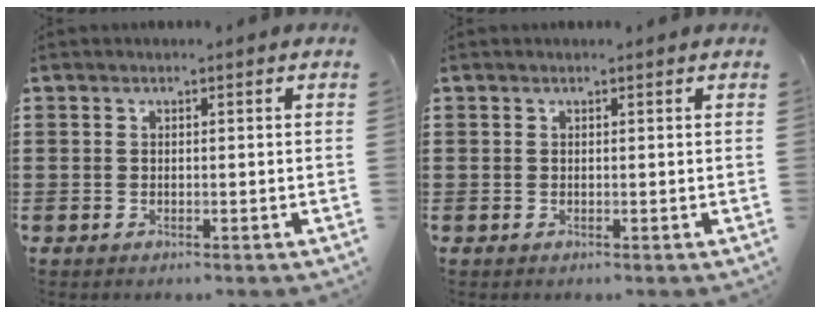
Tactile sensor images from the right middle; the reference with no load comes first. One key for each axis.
{"total": 0.0}